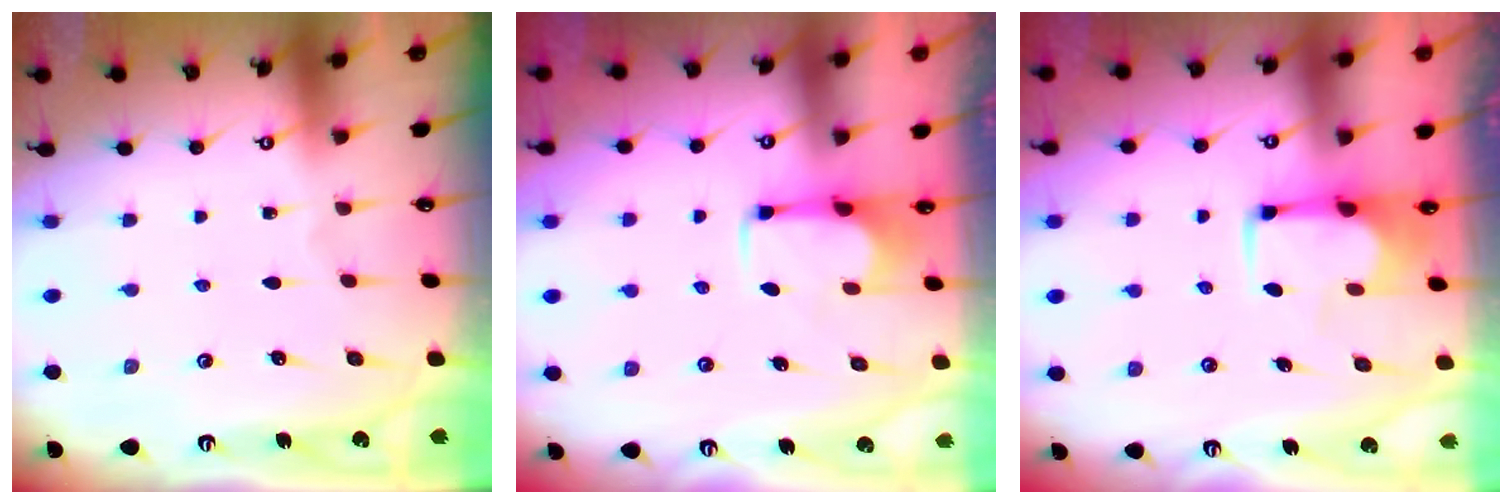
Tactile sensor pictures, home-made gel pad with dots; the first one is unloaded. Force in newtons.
{"total": 2.6, "press": 2.5, "slide": 0.9}
{"total": 1.8, "press": 1.6, "slide": 0.8}